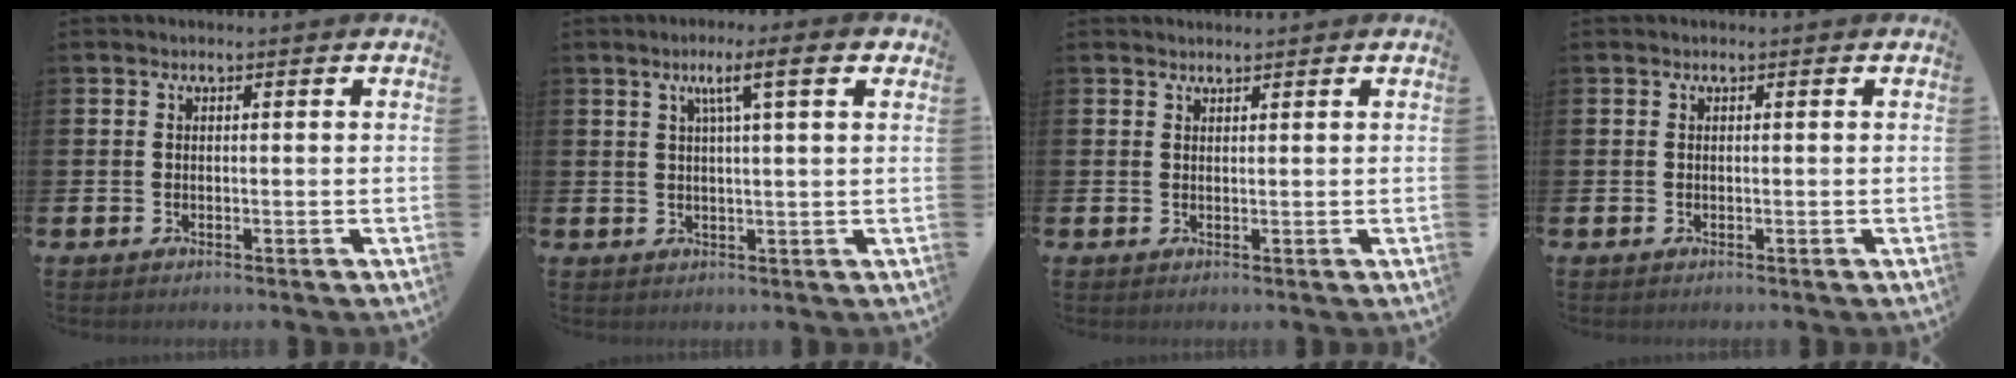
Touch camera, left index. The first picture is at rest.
{"total": 5.5, "force": [2.5, 0.9, 4.8], "torque": [-0.083, -0.002, 0.034]}
{"total": 1.0, "force": [1.0, 0.1, -0.1], "torque": [0.018, -0.005, 0.016]}
{"total": 0.0}